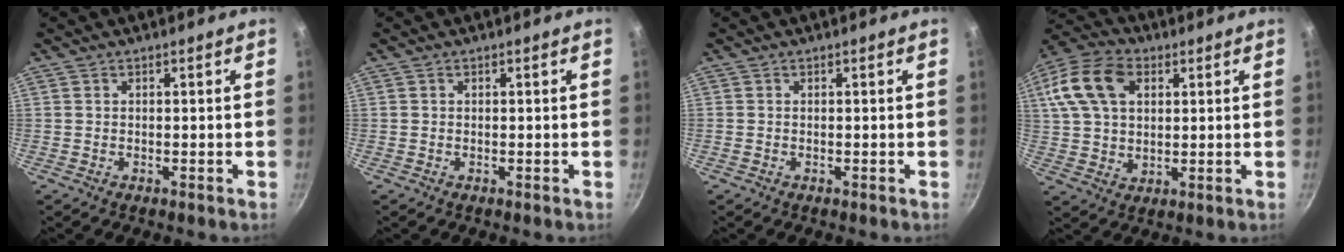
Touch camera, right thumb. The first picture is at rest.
{"total": 0.0}
{"total": 0.0}
{"total": 15.9, "force": [4.9, 10.6, 10.7], "torque": [-0.196, 0.009, 0.081]}